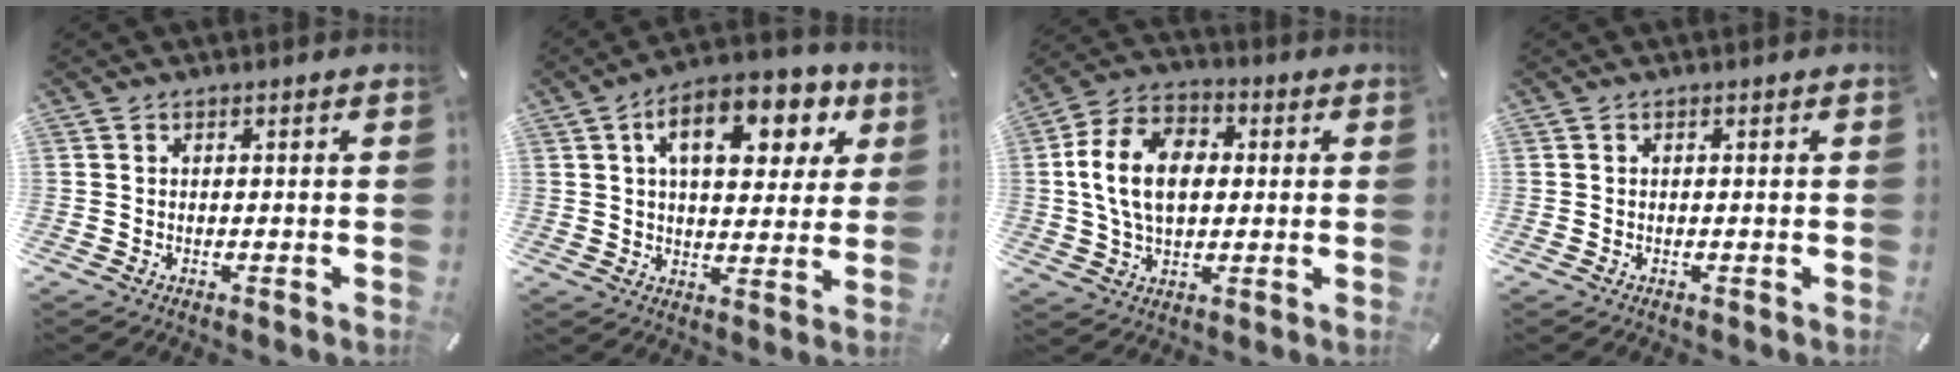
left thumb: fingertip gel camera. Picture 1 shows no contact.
{"total": 14.5, "force": [6.1, 8.1, 10.2], "torque": [-0.145, -0.014, 0.100]}
{"total": 14.1, "force": [1.0, 9.9, 10.1], "torque": [-0.220, 0.015, 0.015]}
{"total": 0.0}